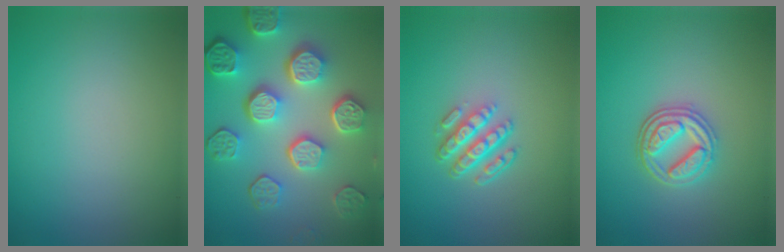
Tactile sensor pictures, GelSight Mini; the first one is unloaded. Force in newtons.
{"total": 8.6, "press": 6.2, "slide": 5.9}
{"total": 4.3, "press": 3.0, "slide": 3.0}
{"total": 3.6, "press": 3.1, "slide": 1.7}